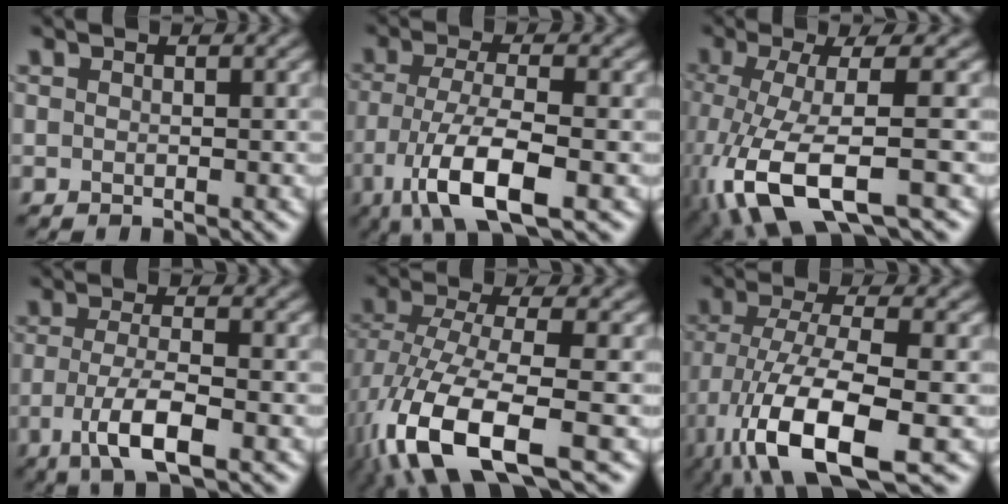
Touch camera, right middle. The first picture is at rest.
{"total": 7.7, "force": [-3.2, 2.3, 6.7], "torque": [-0.129, -0.004, -0.064]}
{"total": 9.6, "force": [-3.3, 2.9, 8.5], "torque": [-0.174, -0.008, -0.064]}
{"total": 4.9, "force": [-1.8, 1.4, 4.4], "torque": [-0.085, -0.002, -0.036]}
{"total": 10.8, "force": [-4.6, 4.1, 8.9], "torque": [-0.188, -0.009, -0.087]}
{"total": 10.7, "force": [-4.8, 3.6, 8.8], "torque": [-0.176, -0.011, -0.091]}